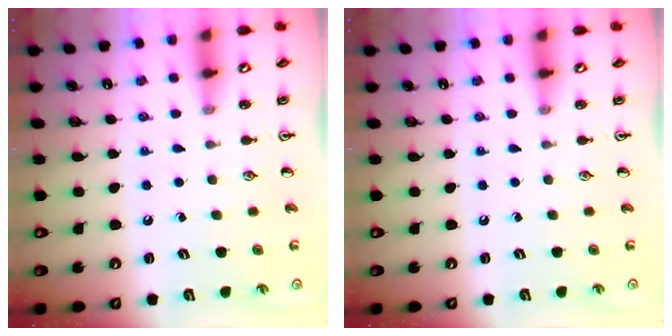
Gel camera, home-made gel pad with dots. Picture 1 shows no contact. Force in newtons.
{"total": 0.0}